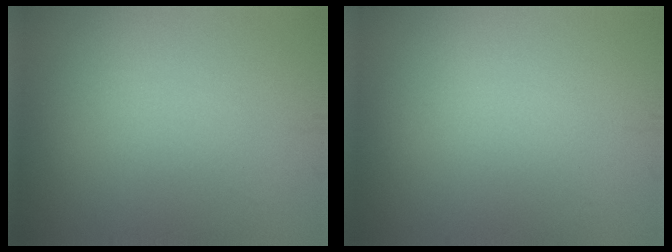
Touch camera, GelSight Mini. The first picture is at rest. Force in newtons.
{"total": 0.0}